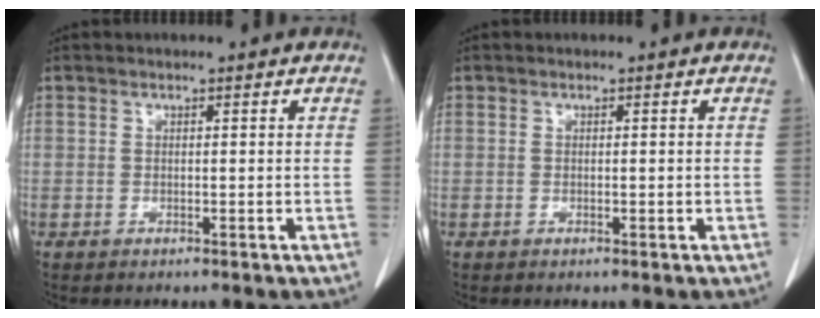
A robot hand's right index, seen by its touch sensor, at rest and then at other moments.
{"total": 0.6, "force": [-0.1, 0.2, 0.5], "torque": [-0.010, -0.002, 0.001]}